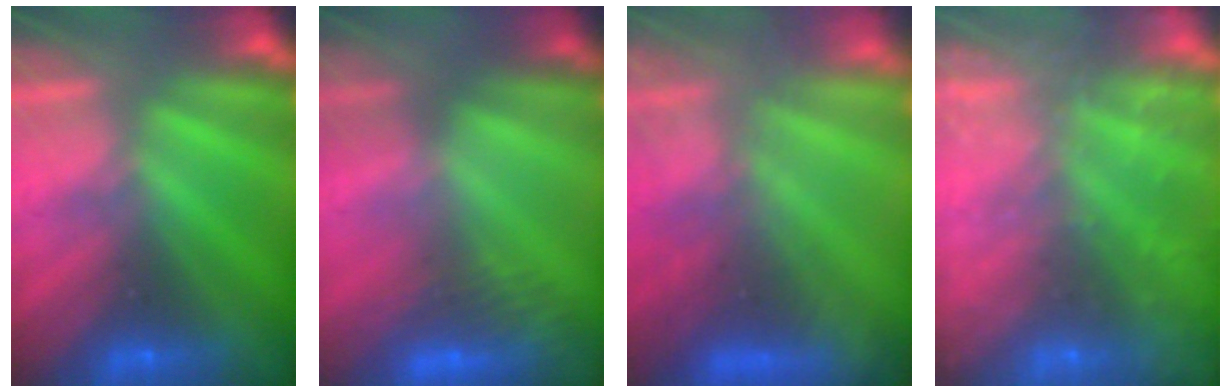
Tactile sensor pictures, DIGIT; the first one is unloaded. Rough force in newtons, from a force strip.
{"total": 2.8}
{"total": 7.5}
{"total": 6.9}